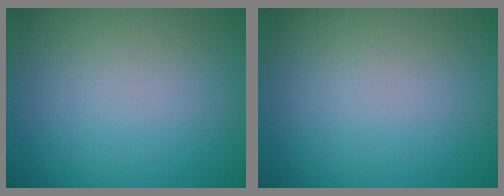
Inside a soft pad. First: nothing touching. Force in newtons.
{"total": 0.0}